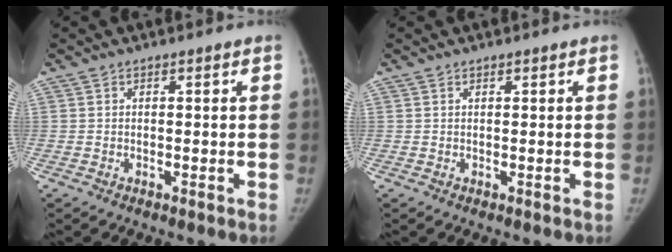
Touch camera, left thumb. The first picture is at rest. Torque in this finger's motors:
{"motor_torque": [0.02, 0.10, -0.45, 0.28, -0.01]}